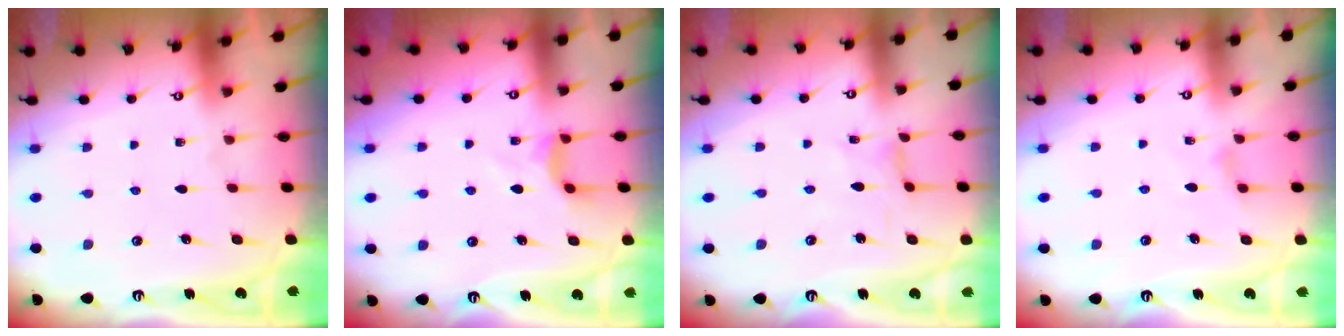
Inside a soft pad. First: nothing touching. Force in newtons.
{"total": 3.8, "press": 3.8, "slide": 0.5}
{"total": 0.6, "press": 0.6, "slide": 0.2}
{"total": 3.1, "press": 3.1, "slide": 0.5}